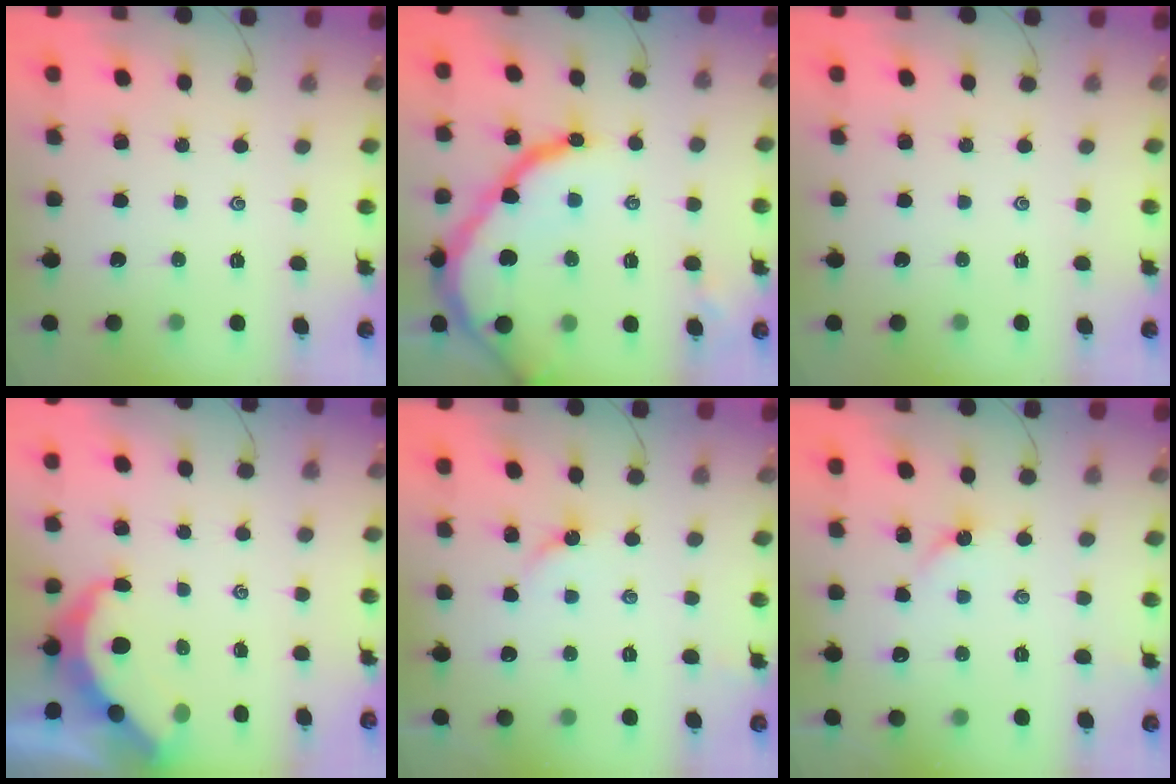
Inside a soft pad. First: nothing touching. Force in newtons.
{"total": 19.0, "press": 18.9, "slide": 1.9}
{"total": 0.0}
{"total": 5.1, "press": 5.0, "slide": 0.5}
{"total": 3.2, "press": 3.2, "slide": 0.5}
{"total": 2.6, "press": 2.6, "slide": 0.4}